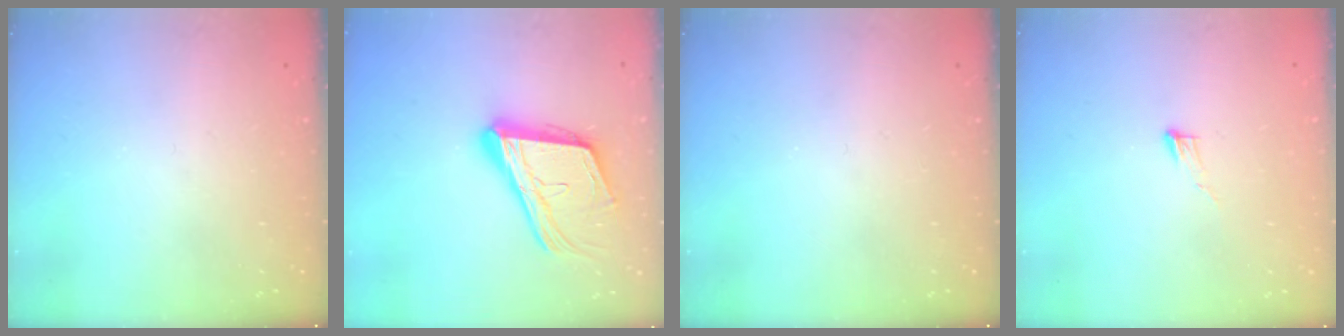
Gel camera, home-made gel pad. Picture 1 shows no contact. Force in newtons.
{"total": 19.3, "press": 18.8, "slide": 4.6}
{"total": 0.0}
{"total": 3.8, "press": 3.8, "slide": 0.3}